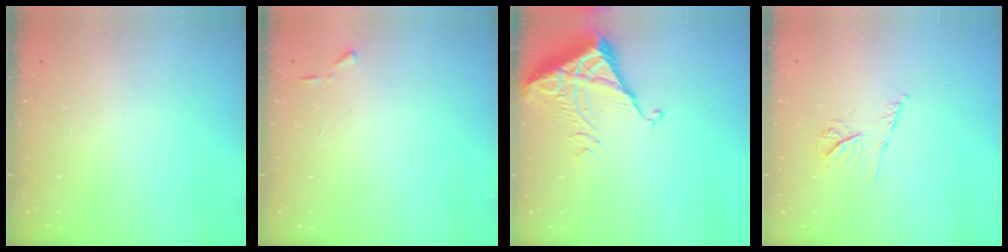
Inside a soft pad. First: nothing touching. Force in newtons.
{"total": 4.1, "press": 4.0, "slide": 0.5}
{"total": 5.4, "press": 5.4, "slide": 0.7}
{"total": 7.9, "press": 7.9, "slide": 0.3}